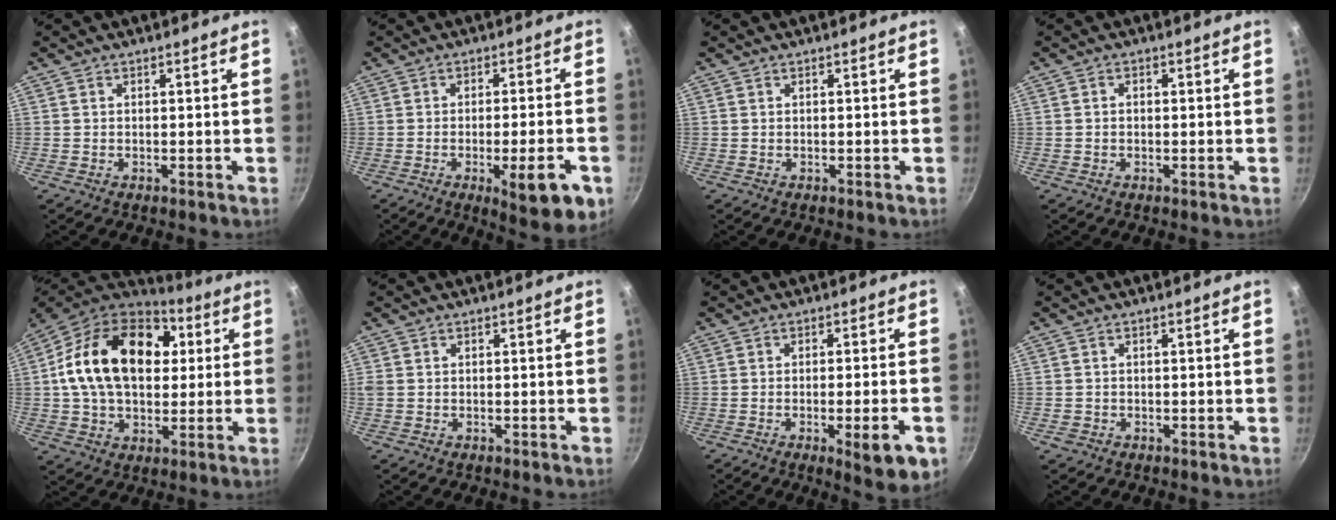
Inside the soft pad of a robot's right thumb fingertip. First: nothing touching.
{"total": 11.8, "force": [-4.5, 3.1, 10.5], "torque": [-0.123, 0.009, -0.055]}
{"total": 0.0}
{"total": 1.0, "force": [-0.1, 0.8, 0.6], "torque": [-0.011, 0.006, -0.003]}
{"total": 24.2, "force": [4.6, 16.3, 17.2], "torque": [-0.271, 0.023, 0.064]}
{"total": 0.7, "force": [0.1, 0.6, 0.4], "torque": [-0.008, 0.002, 0.001]}
{"total": 9.2, "force": [-3.5, 2.1, 8.2], "torque": [-0.096, 0.005, -0.042]}
{"total": 1.2, "force": [-0.5, 1.0, 0.3], "torque": [-0.005, 0.002, -0.005]}